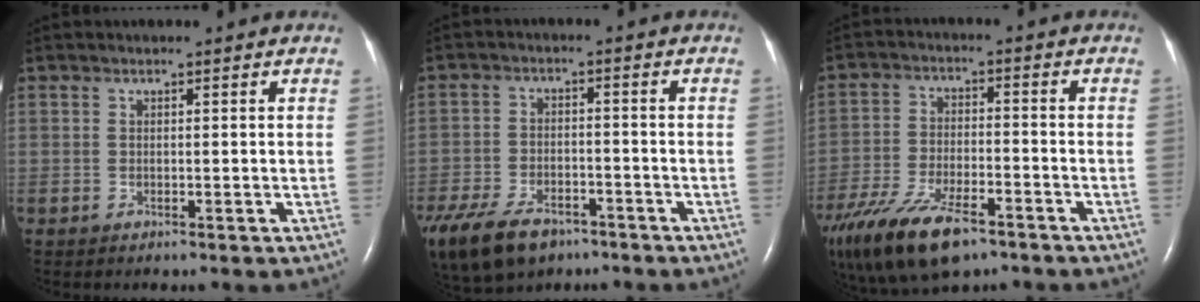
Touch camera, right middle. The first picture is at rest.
{"total": 18.5, "force": [-11.9, 10.5, 9.6], "torque": [-0.285, -0.039, -0.190]}
{"total": 18.5, "force": [-12.4, 7.0, 11.8], "torque": [-0.268, -0.031, -0.215]}